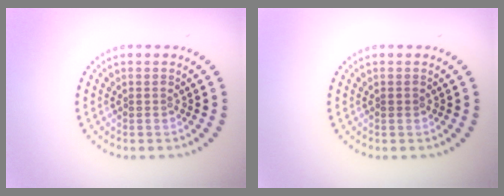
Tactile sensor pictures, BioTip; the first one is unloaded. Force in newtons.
{"total": 0.5, "press": 0.5, "slide": 0.1}